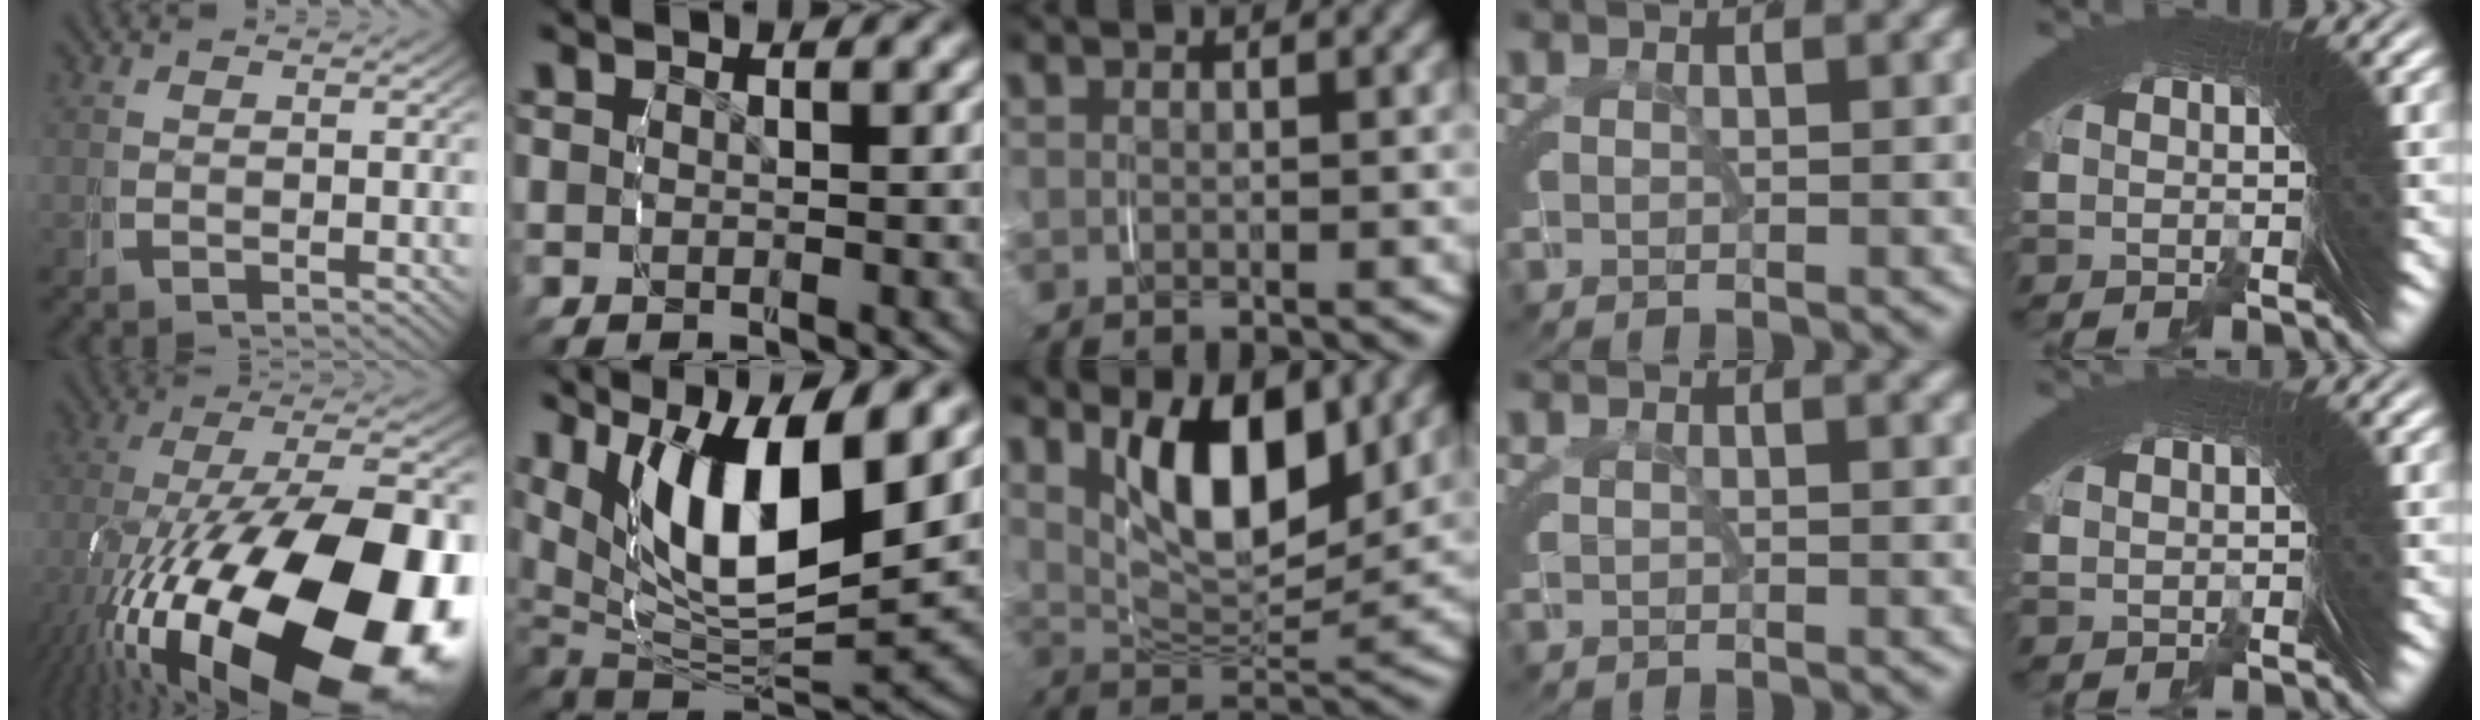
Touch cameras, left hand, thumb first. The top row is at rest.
{"thumb": {"total": 26.1, "force": [-6.5, 14.2, 20.9], "torque": [-0.388, -0.093, -0.047]}, "index": {"total": 14.4, "force": [1.4, 9.5, 10.8], "torque": [-0.222, -0.041, 0.035]}, "middle": {"total": 8.8, "force": [3.6, 4.2, 6.7], "torque": [-0.123, -0.006, 0.058]}, "ring": {"total": 0.9, "force": [0.6, -0.7, 0.1], "torque": [-0.006, -0.006, 0.017]}, "little": {"total": 0.9, "force": [0.1, -0.1, -0.9], "torque": [0.018, -0.005, 0.011]}}